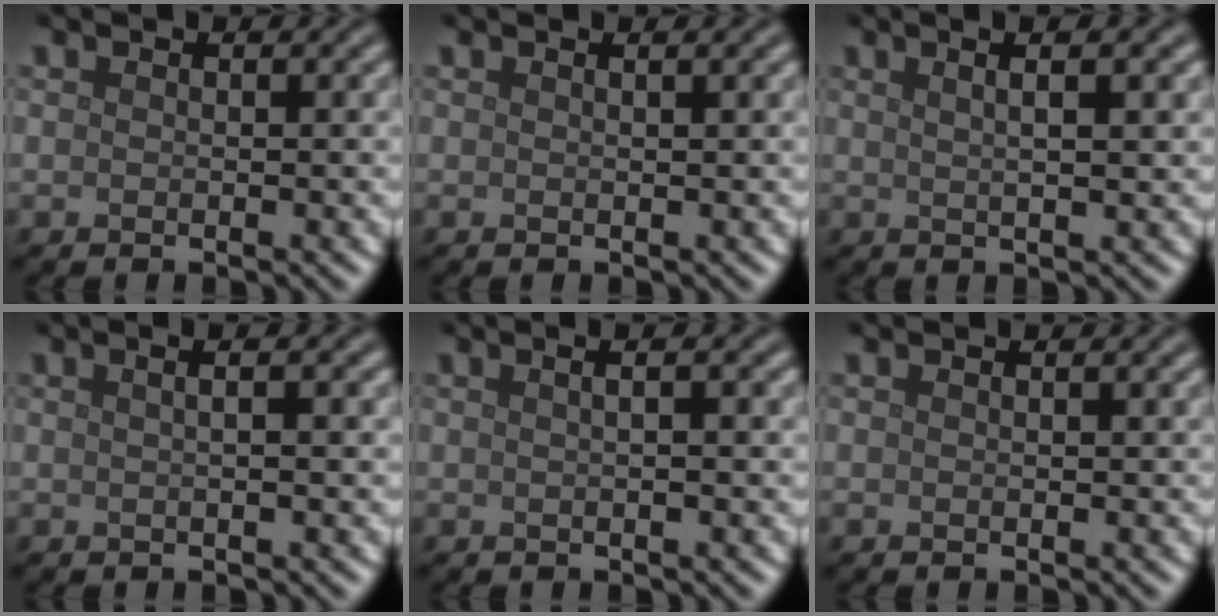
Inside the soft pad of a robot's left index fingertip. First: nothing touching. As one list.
[{"total": 0.8, "force": [0.5, 0.3, 0.6], "torque": [-0.003, 0.002, 0.002]}, {"total": 4.1, "force": [1.8, 1.5, 3.4], "torque": [-0.025, 0.016, 0.003]}, {"total": 3.6, "force": [1.1, 1.6, 3.0], "torque": [-0.016, 0.017, -0.011]}, {"total": 3.2, "force": [1.1, 1.5, 2.6], "torque": [-0.015, 0.018, -0.012]}, {"total": 0.0}]